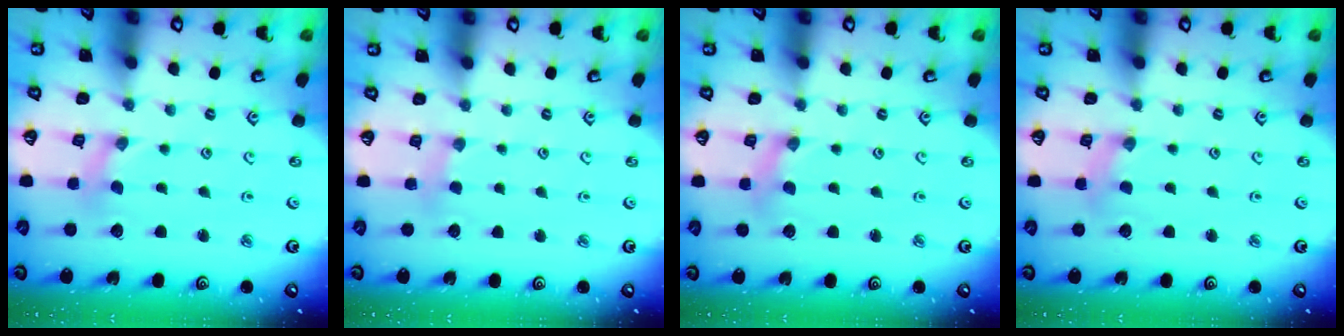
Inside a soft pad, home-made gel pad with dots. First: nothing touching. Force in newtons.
{"total": 2.5, "press": 2.5, "slide": 0.4}
{"total": 1.5, "press": 1.5, "slide": 0.1}
{"total": 1.1, "press": 1.1, "slide": 0.2}